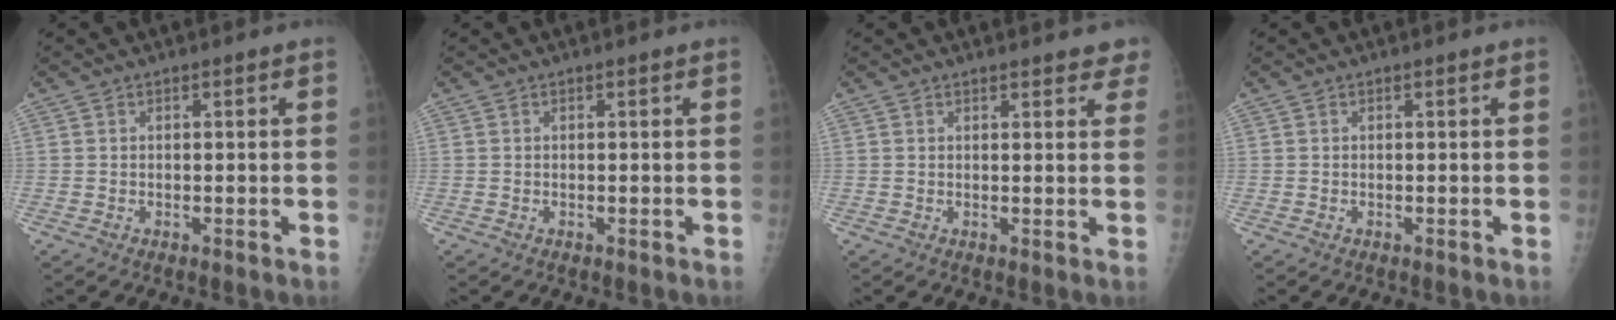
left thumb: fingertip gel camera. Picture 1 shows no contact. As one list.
[{"total": 0.0}, {"total": 4.8, "force": [4.1, 1.5, 2.1], "torque": [0.004, -0.012, 0.038]}, {"total": 0.0}]